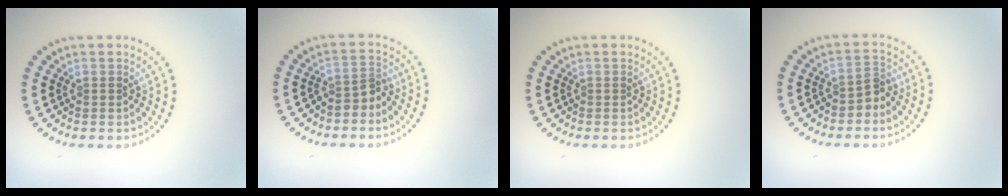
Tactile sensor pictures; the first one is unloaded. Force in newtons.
{"total": 2.0, "press": 1.4, "slide": 1.4}
{"total": 0.0}
{"total": 1.5, "press": 1.2, "slide": 1.0}